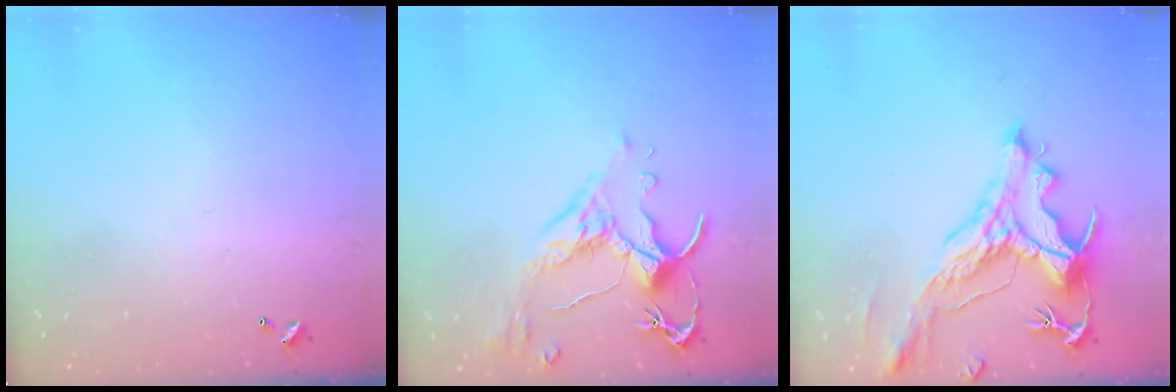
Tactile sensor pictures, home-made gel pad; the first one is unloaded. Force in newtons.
{"total": 2.5, "press": 2.1, "slide": 1.4}
{"total": 2.9, "press": 2.6, "slide": 1.5}